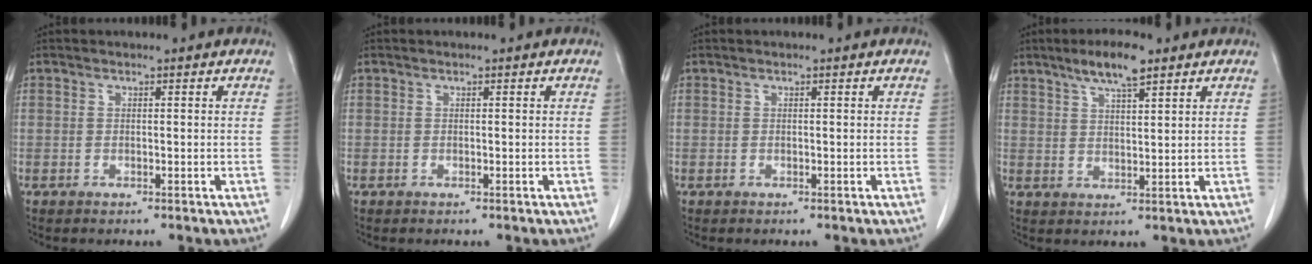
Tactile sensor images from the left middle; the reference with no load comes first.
{"total": 0.0}
{"total": 0.0}
{"total": 6.3, "force": [4.3, 1.1, 4.4], "torque": [-0.085, 0.005, 0.075]}